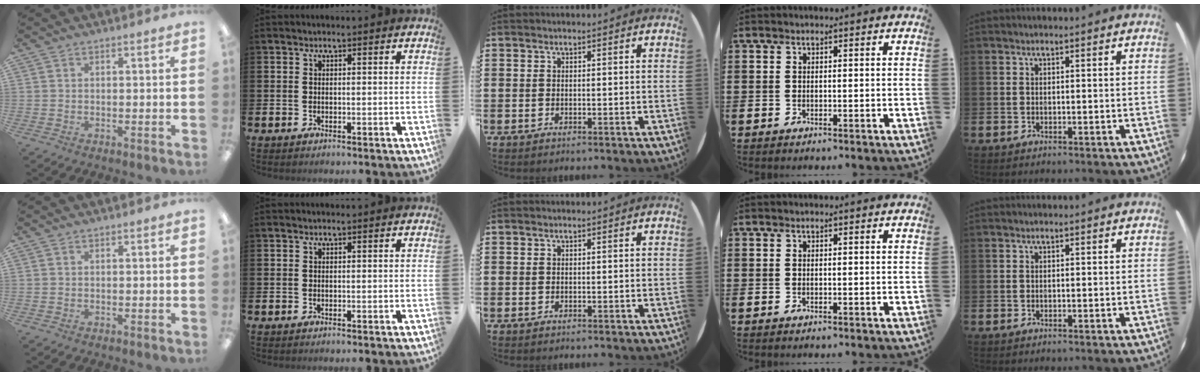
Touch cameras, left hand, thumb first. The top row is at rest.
{}